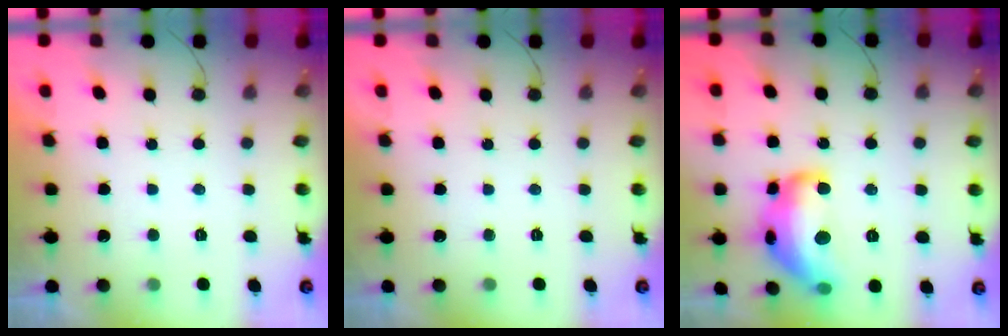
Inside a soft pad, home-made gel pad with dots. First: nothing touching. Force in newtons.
{"total": 0.0}
{"total": 17.7, "press": 17.6, "slide": 1.3}